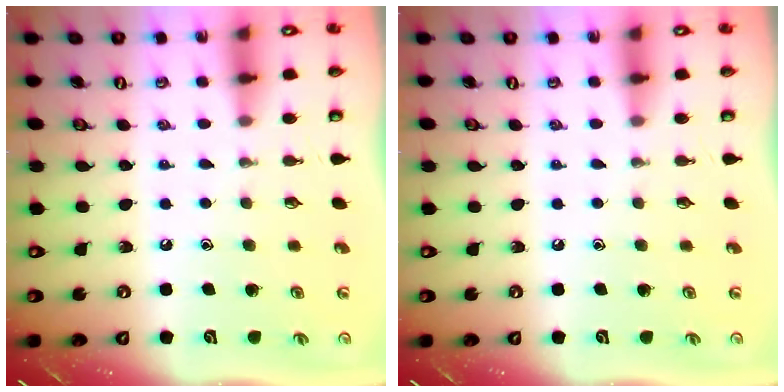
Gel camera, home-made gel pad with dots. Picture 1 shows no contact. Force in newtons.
{"total": 0.0}